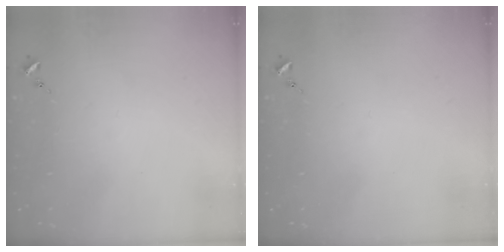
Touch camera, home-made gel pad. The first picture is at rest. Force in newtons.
{"total": 0.0}